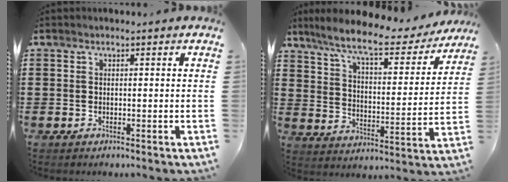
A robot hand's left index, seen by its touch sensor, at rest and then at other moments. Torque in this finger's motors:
{"motor_torque": [2.14, 0.00, 0.48, 0.21]}